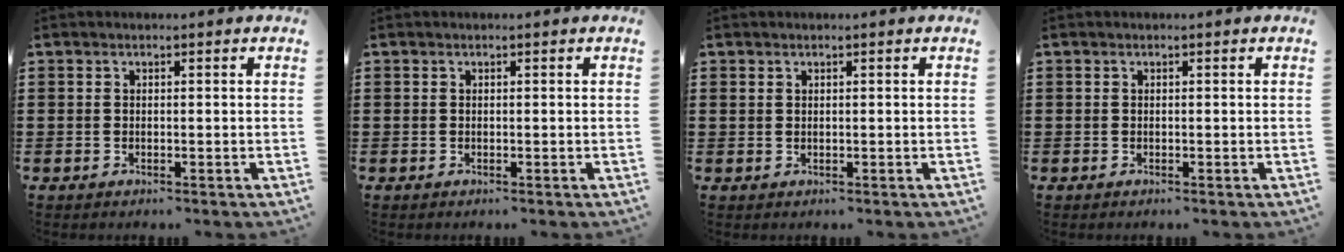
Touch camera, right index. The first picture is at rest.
{"total": 0.0}
{"total": 0.6, "force": [0.5, 0.4, 0.2], "torque": [-0.006, 0.002, 0.009]}
{"total": 0.0}